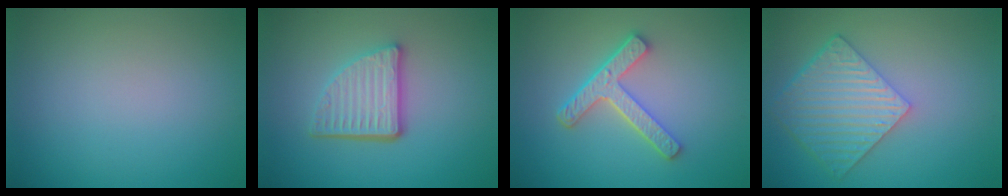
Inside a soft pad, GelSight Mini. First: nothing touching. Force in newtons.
{"total": 4.6, "press": 3.4, "slide": 3.1}
{"total": 4.3, "press": 3.3, "slide": 2.9}
{"total": 6.0, "press": 4.6, "slide": 4.0}